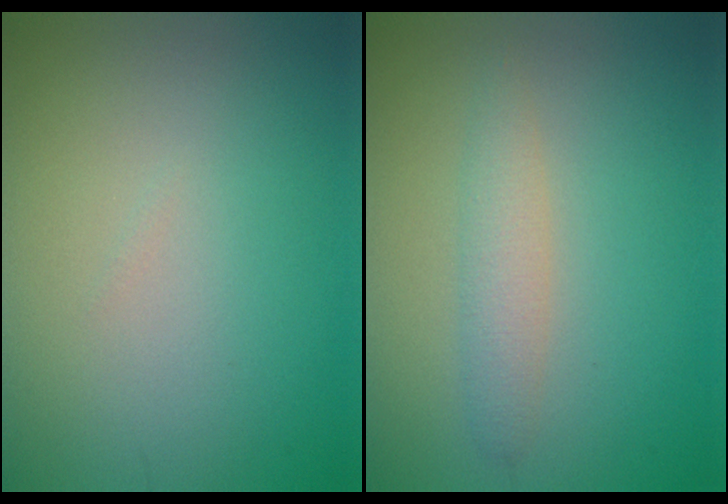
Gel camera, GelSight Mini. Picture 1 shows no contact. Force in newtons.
{"total": 2.0, "press": 2.0, "slide": 0.1}